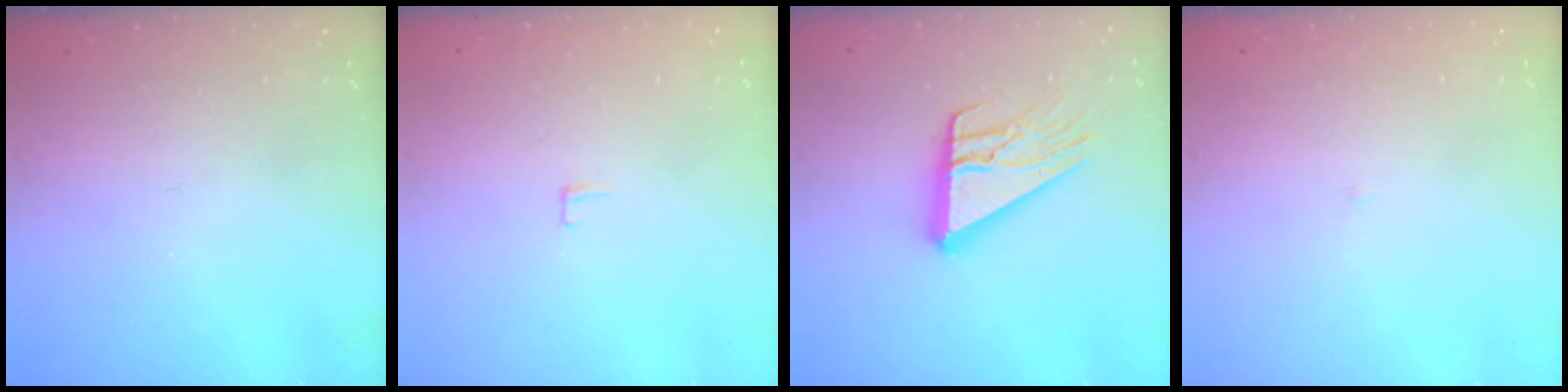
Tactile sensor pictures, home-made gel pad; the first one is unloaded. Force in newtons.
{"total": 3.4, "press": 3.3, "slide": 0.3}
{"total": 15.4, "press": 15.3, "slide": 1.4}
{"total": 2.0, "press": 2.0, "slide": 0.1}